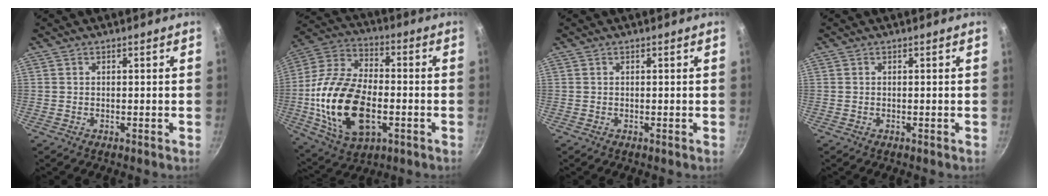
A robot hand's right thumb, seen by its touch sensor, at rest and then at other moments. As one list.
[{"total": 22.2, "force": [-4.0, 12.9, 17.7], "torque": [-0.338, 0.021, -0.073]}, {"total": 0.0}, {"total": 0.0}]